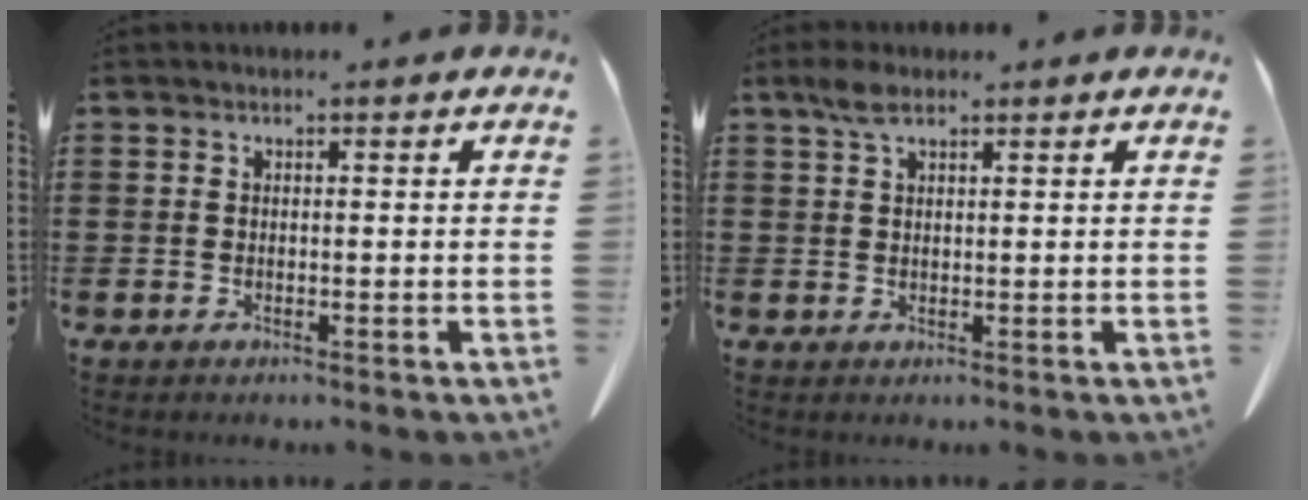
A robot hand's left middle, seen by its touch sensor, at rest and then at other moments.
{"total": 2.9, "force": [1.6, 1.2, 2.1], "torque": [-0.047, 0.004, 0.029]}